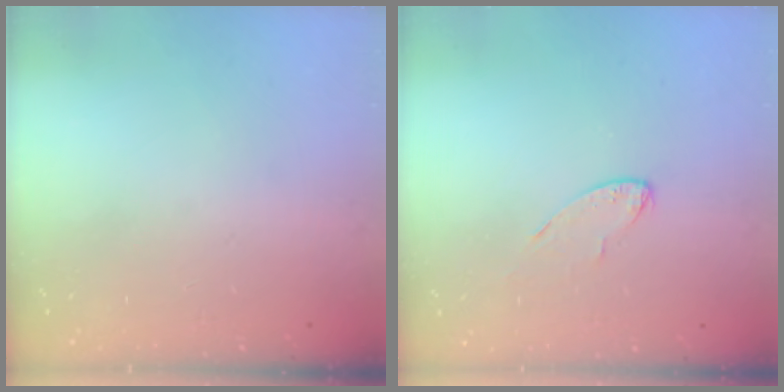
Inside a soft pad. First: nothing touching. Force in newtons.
{"total": 3.6, "press": 3.6, "slide": 0.4}